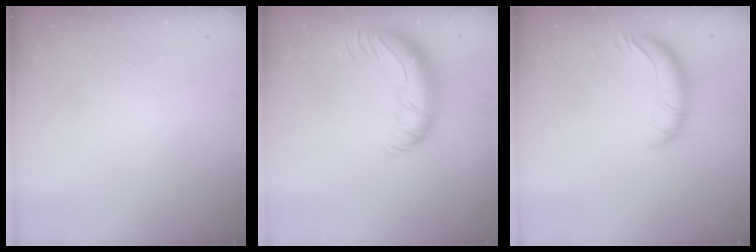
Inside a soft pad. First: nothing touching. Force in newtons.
{"total": 17.9, "press": 17.4, "slide": 3.9}
{"total": 9.9, "press": 9.6, "slide": 2.1}